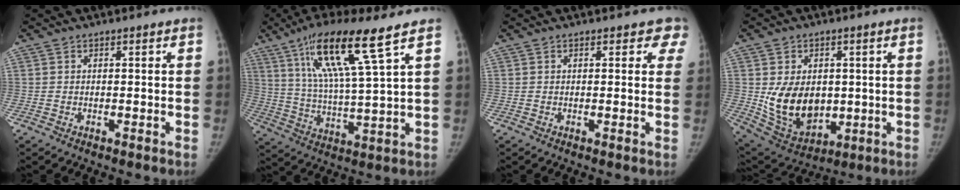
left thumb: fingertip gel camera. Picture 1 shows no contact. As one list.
[{"total": 15.9, "force": [8.9, 1.0, 13.2], "torque": [-0.248, -0.034, 0.166]}, {"total": 3.8, "force": [2.6, 1.9, 2.0], "torque": [0.016, -0.004, 0.014]}, {"total": 13.7, "force": [0.2, 10.1, 9.3], "torque": [-0.116, -0.017, 0.033]}]